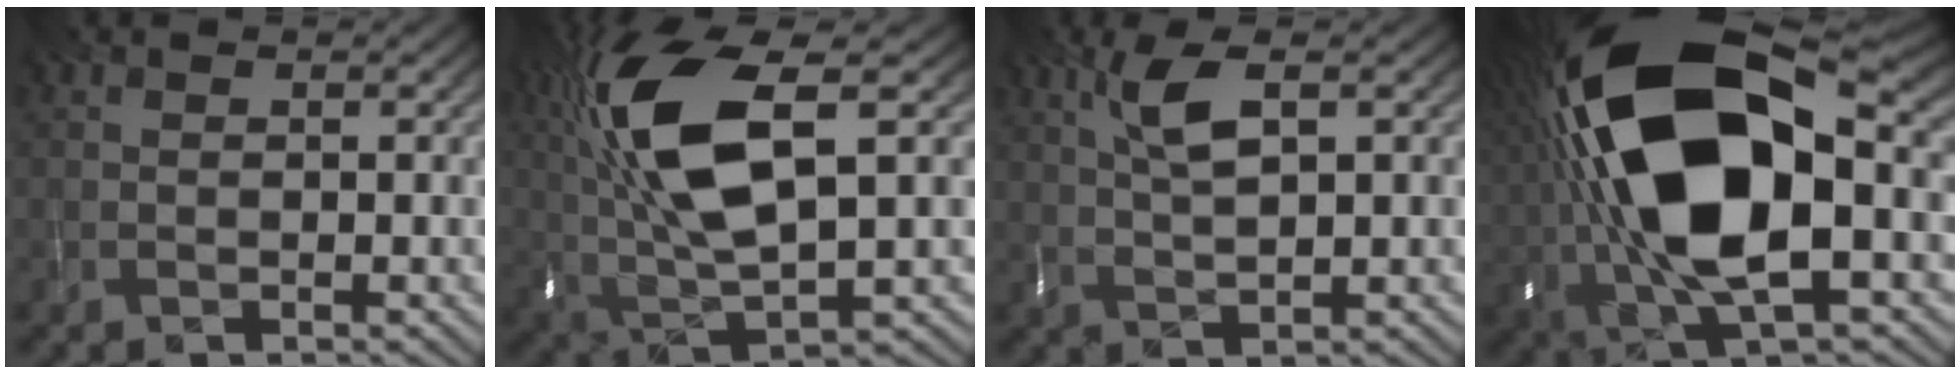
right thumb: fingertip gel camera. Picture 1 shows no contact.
{"total": 14.3, "force": [3.6, 5.1, 12.9], "torque": [-0.286, 0.018, 0.071]}
{"total": 4.9, "force": [1.9, 1.0, 4.4], "torque": [-0.103, 0.004, 0.041]}
{"total": 19.5, "force": [1.0, 9.0, 17.3], "torque": [-0.365, -0.010, 0.020]}